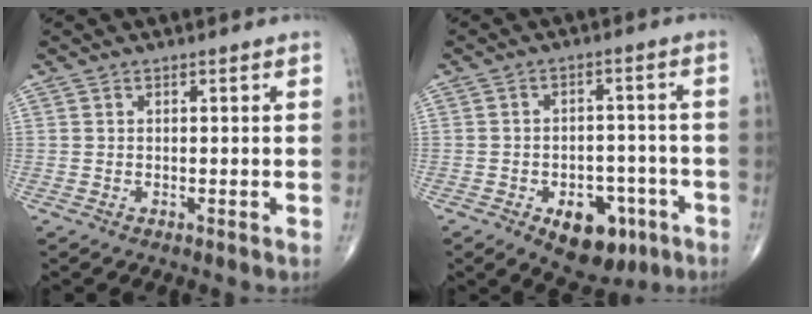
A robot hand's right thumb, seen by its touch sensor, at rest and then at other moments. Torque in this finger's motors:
{"motor_torque": [2.35, 1.56, 0.54, -0.75, 0.02]}